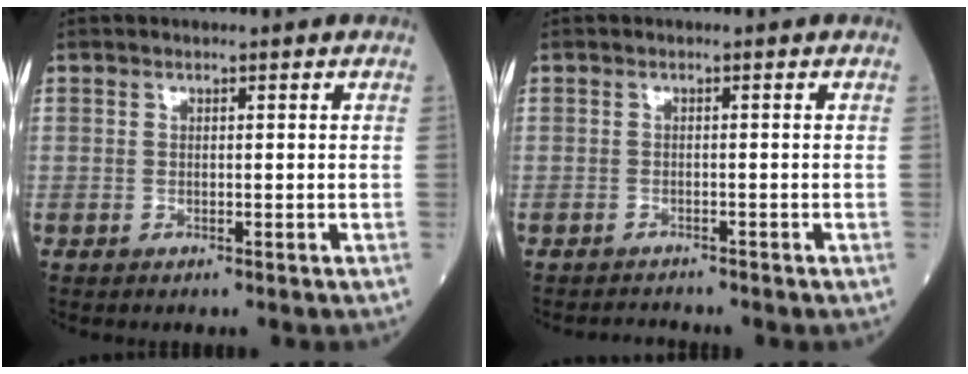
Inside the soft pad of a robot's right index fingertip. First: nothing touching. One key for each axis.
{"total": 1.3, "fx": -1.3, "fy": -0.2, "fz": -0.3, "tx": 0.004, "ty": -0.009, "tz": -0.019}